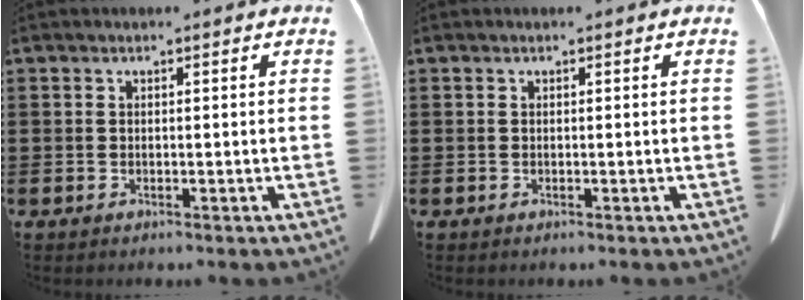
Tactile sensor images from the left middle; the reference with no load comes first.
{"total": 0.0}